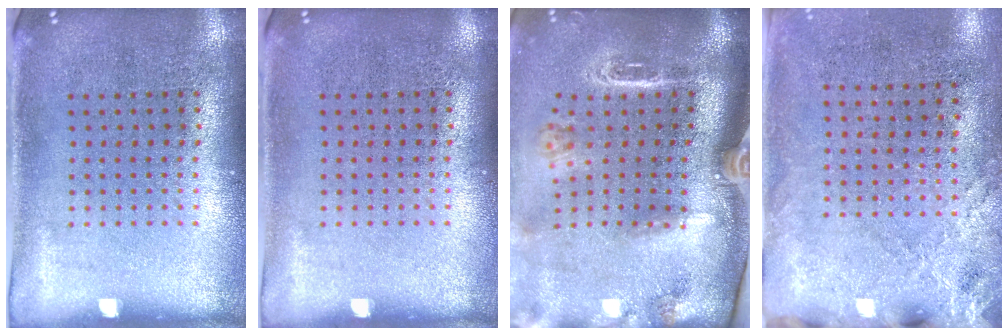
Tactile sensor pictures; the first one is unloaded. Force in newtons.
{"total": 0.0}
{"total": 3.0, "press": 2.1, "slide": 2.1}
{"total": 2.4, "press": 2.0, "slide": 1.3}